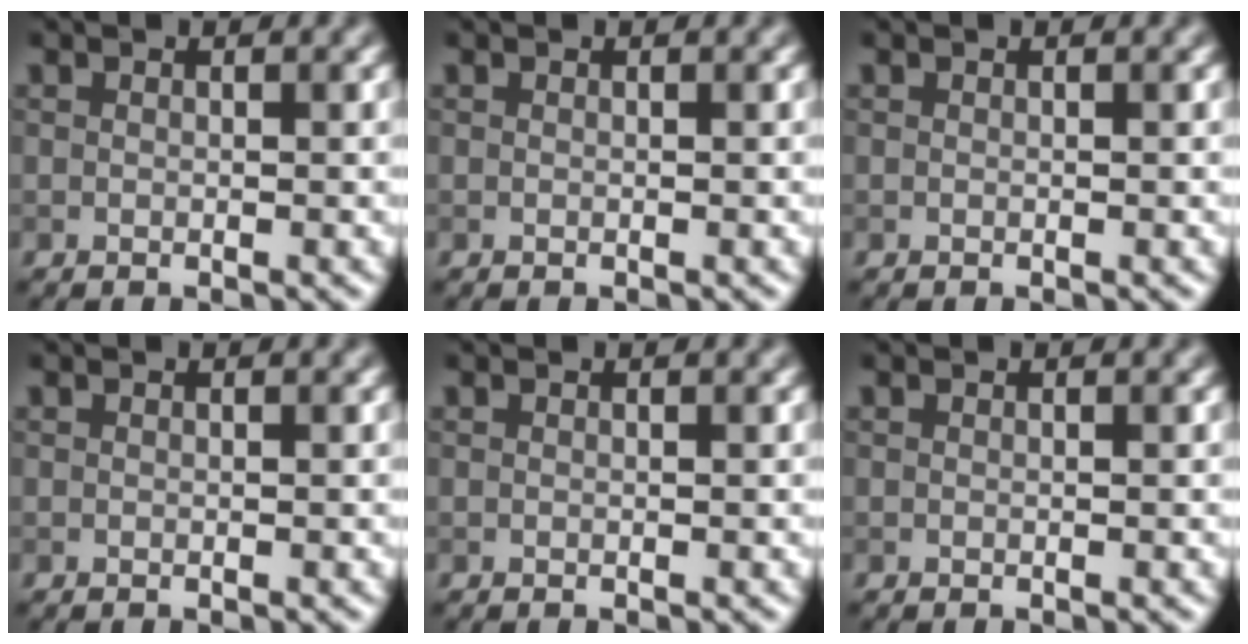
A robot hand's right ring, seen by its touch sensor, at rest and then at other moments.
{"total": 0.0}
{"total": 0.0}
{"total": 0.0}
{"total": 0.0}
{"total": 0.0}